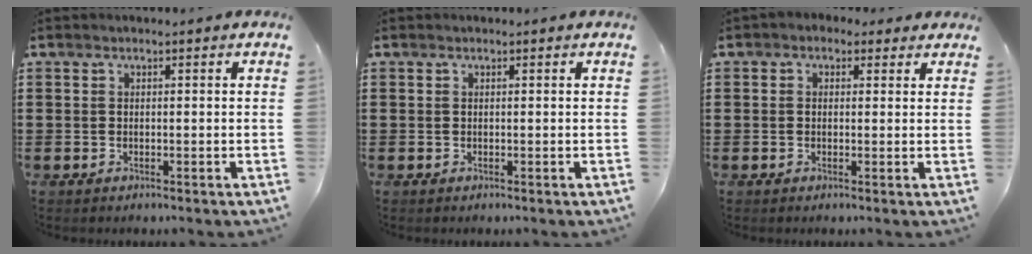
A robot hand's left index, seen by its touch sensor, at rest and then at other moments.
{"total": 0.0}
{"total": 1.4, "force": [0.4, 1.2, 0.5], "torque": [-0.015, 0.007, 0.005]}